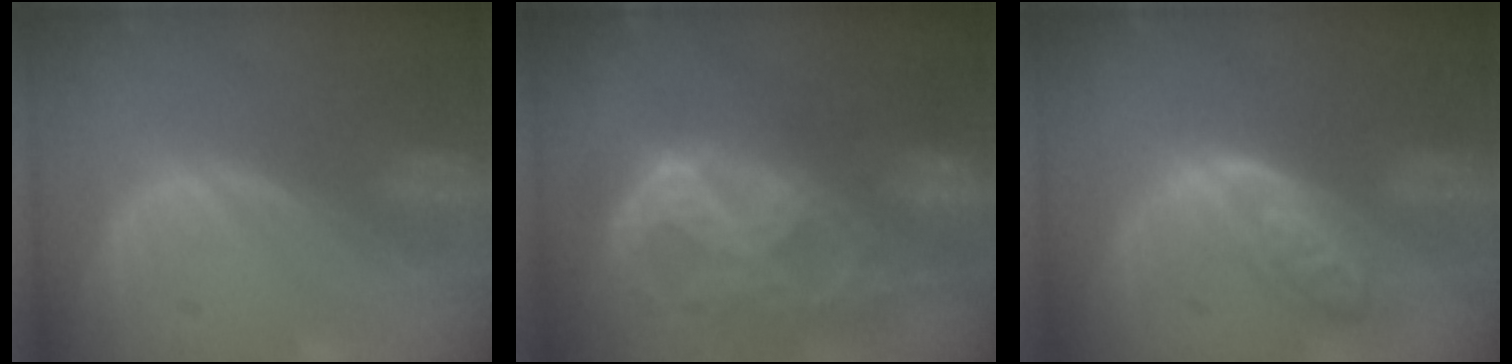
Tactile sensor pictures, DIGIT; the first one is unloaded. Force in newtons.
{"total": 11.4, "press": 9.7, "slide": 6.1}
{"total": 6.5, "press": 5.9, "slide": 2.7}